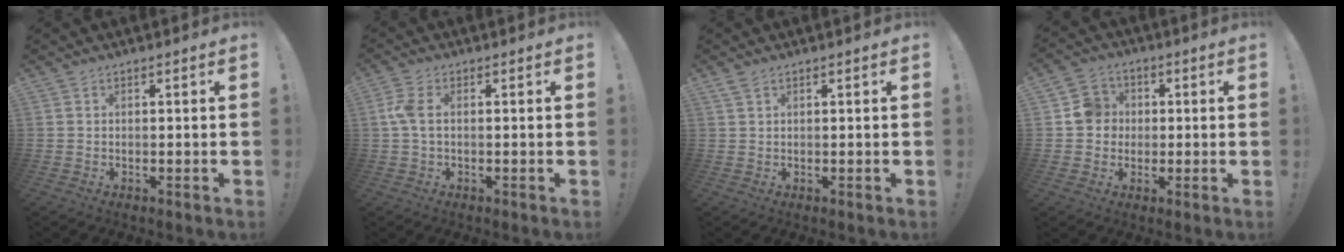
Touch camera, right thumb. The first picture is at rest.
{"total": 4.8, "force": [0.3, 2.4, 4.2], "torque": [-0.098, 0.010, 0.005]}
{"total": 1.8, "force": [1.2, 0.6, 1.1], "torque": [-0.015, -0.003, 0.021]}
{"total": 7.9, "force": [0.6, 7.6, 2.1], "torque": [-0.024, 0.010, 0.014]}